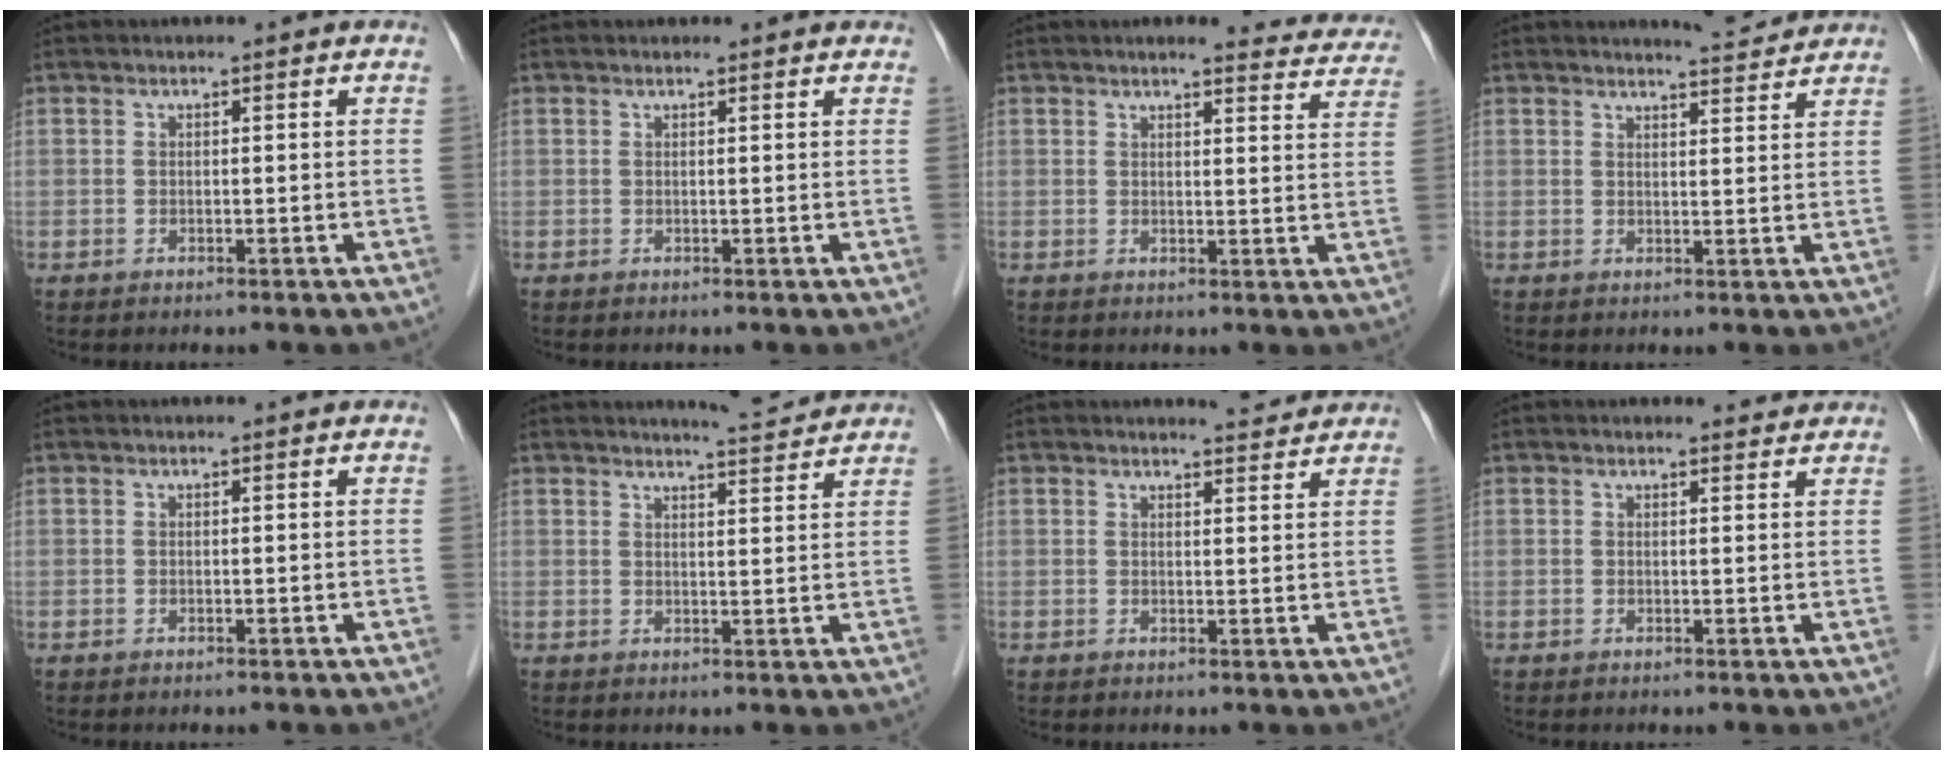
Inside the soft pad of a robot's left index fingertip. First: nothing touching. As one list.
[{"total": 2.6, "force": [2.4, 0.7, 0.6], "torque": [-0.013, 0.015, 0.021]}, {"total": 11.3, "force": [10.7, 2.2, 2.8], "torque": [-0.003, -0.016, 0.094]}, {"total": 4.2, "force": [4.2, 0.2, 0.3], "torque": [-0.015, -0.004, 0.052]}, {"total": 0.0}, {"total": 4.7, "force": [4.7, 0.1, 0.6], "torque": [-0.020, -0.002, 0.060]}, {"total": 3.0, "force": [3.0, 0.4, 0.2], "torque": [-0.011, -0.005, 0.036]}, {"total": 1.9, "force": [1.9, 0.5, 0.0], "torque": [-0.005, -0.002, 0.019]}]